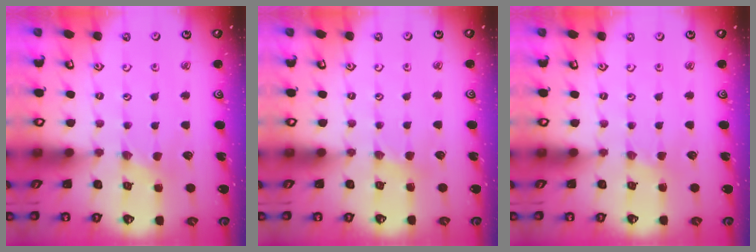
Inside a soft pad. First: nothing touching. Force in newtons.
{"total": 2.5, "press": 2.5, "slide": 0.4}
{"total": 0.9, "press": 0.9, "slide": 0.2}